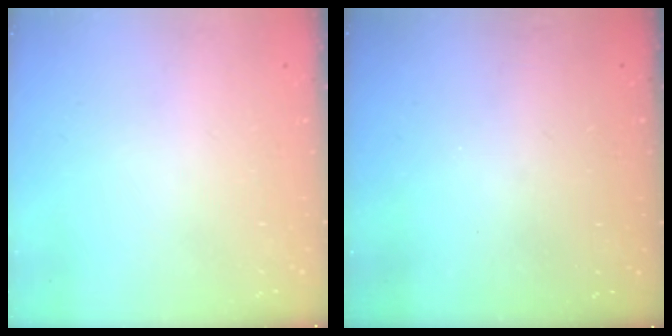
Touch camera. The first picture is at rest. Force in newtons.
{"total": 3.3, "press": 3.3, "slide": 0.1}